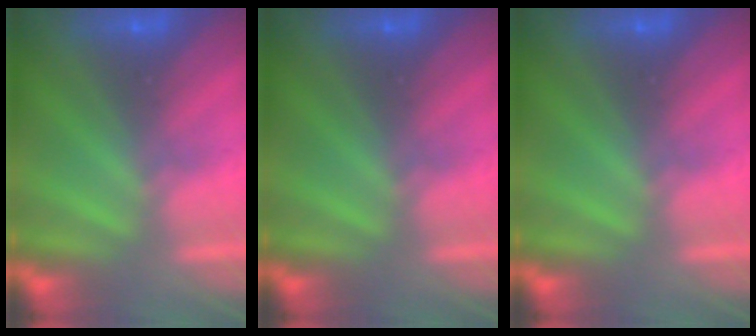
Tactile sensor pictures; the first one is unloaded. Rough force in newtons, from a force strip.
{"total": 0.0}
{"total": 0.0}